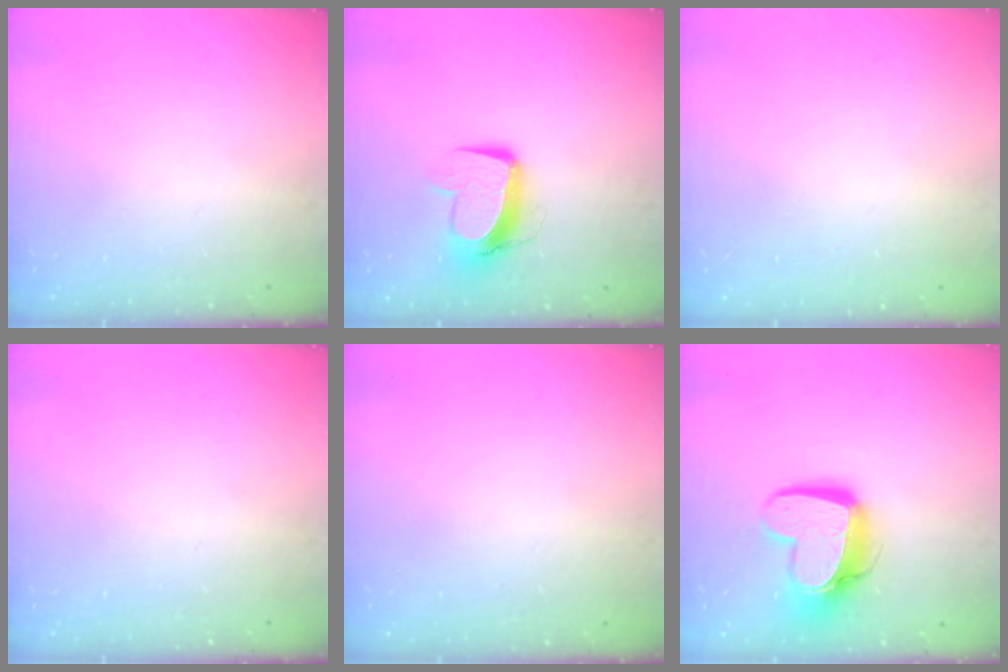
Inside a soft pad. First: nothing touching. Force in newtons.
{"total": 11.1, "press": 11.0, "slide": 1.4}
{"total": 0.0}
{"total": 0.0}
{"total": 0.0}
{"total": 14.7, "press": 14.6, "slide": 1.4}